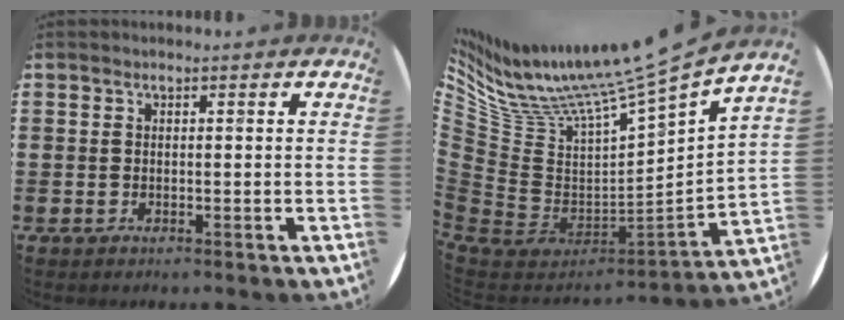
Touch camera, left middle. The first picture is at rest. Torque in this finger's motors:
{"motor_torque": [-0.98, -0.99, 0.35, 0.21]}